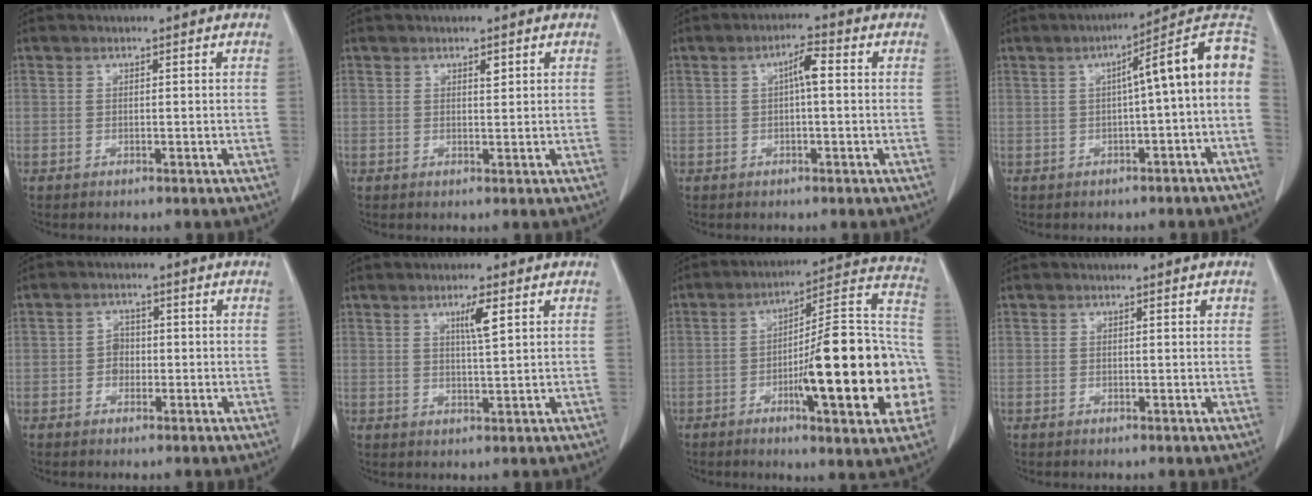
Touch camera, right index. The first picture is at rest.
{"total": 1.0, "force": [0.6, 0.3, 0.8], "torque": [-0.014, -0.003, 0.009]}
{"total": 3.3, "force": [0.4, 0.5, 3.3], "torque": [-0.057, 0.008, 0.006]}
{"total": 11.3, "force": [0.4, 0.3, 11.2], "torque": [-0.149, 0.039, -0.003]}
{"total": 2.3, "force": [-0.6, 1.9, 1.1], "torque": [-0.012, 0.008, -0.011]}
{"total": 3.5, "force": [1.6, 0.0, 3.1], "torque": [-0.055, -0.004, 0.028]}
{"total": 23.8, "force": [-5.5, 3.6, 22.9], "torque": [-0.264, 0.021, -0.074]}
{"total": 0.6, "force": [0.3, 0.2, 0.5], "torque": [-0.009, 0.000, 0.004]}